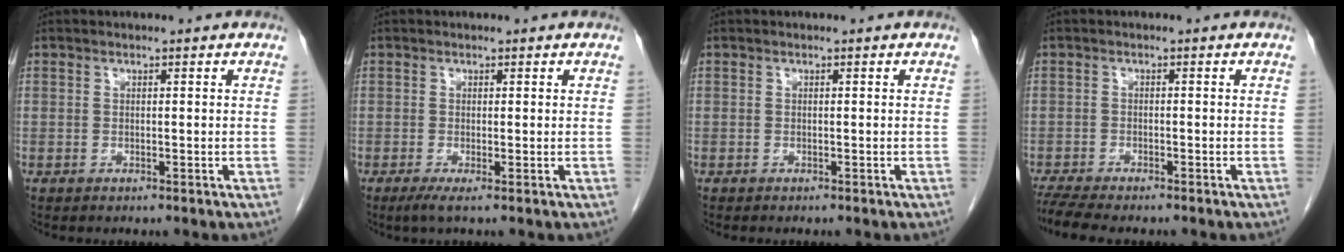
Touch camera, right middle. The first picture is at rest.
{"total": 1.7, "force": [-0.7, 0.0, 1.5], "torque": [-0.029, -0.006, -0.011]}
{"total": 0.5, "force": [-0.5, 0.1, 0.2], "torque": [-0.001, -0.001, -0.007]}
{"total": 6.2, "force": [-5.4, 0.7, 3.0], "torque": [-0.053, -0.012, -0.089]}